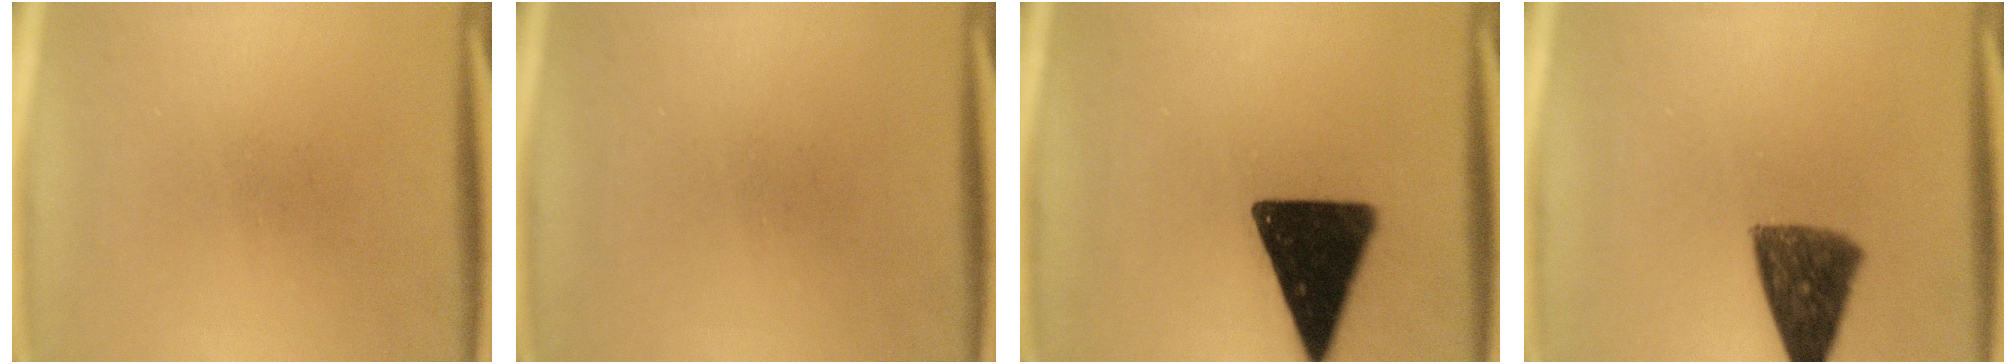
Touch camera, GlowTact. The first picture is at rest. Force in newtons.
{"total": 0.0}
{"total": 17.5}
{"total": 9.7}